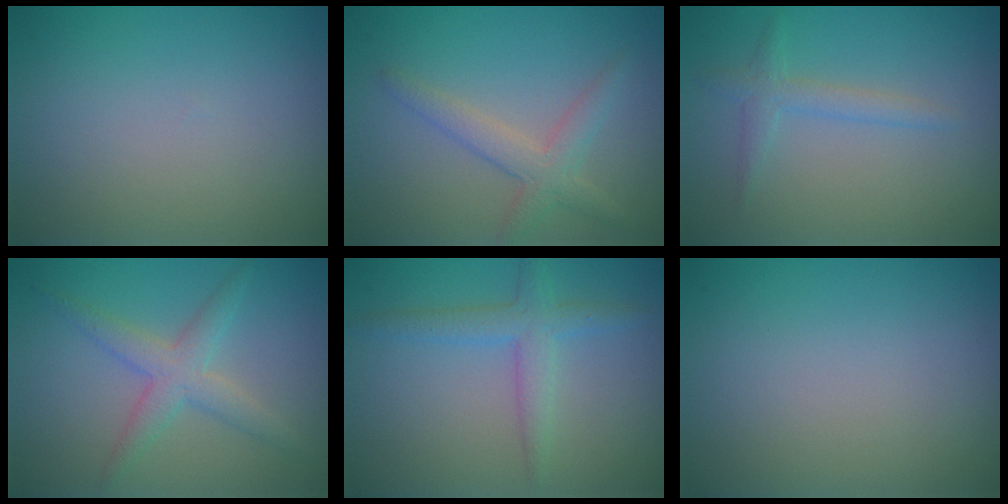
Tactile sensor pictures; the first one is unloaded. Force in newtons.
{"total": 2.8, "press": 2.8, "slide": 0.2}
{"total": 1.8, "press": 1.7, "slide": 0.1}
{"total": 3.0, "press": 3.0, "slide": 0.1}
{"total": 2.7, "press": 2.7, "slide": 0.1}
{"total": 0.0}